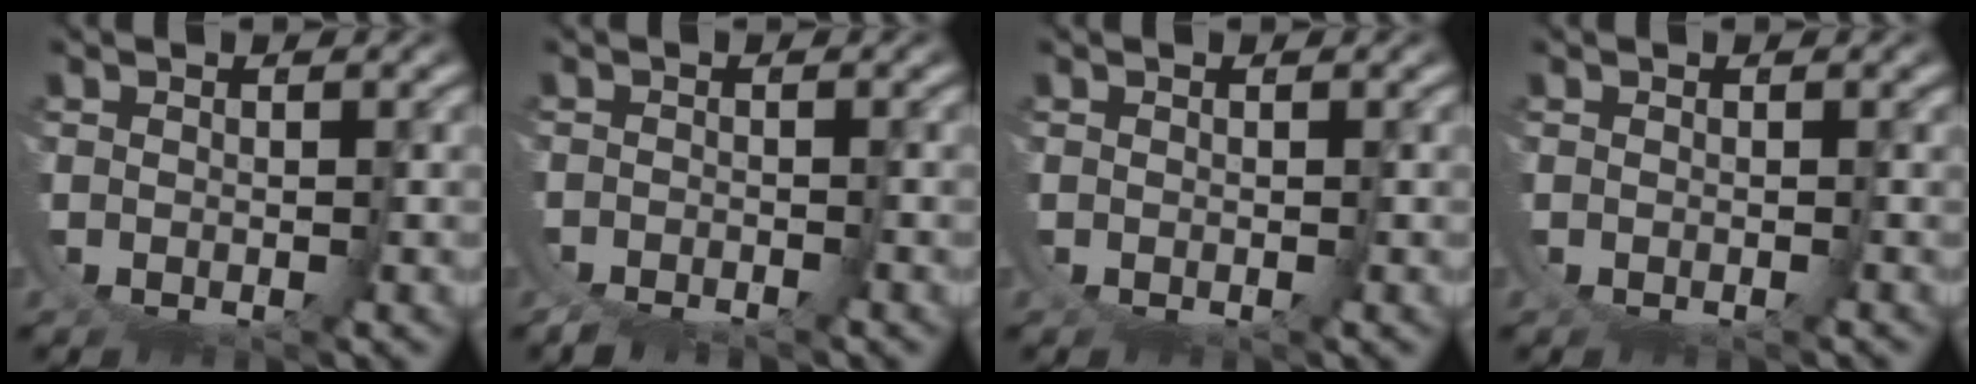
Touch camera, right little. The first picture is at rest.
{"total": 4.7, "force": [-2.9, -3.5, -1.0], "torque": [0.050, -0.003, -0.040]}
{"total": 0.0}
{"total": 0.0}